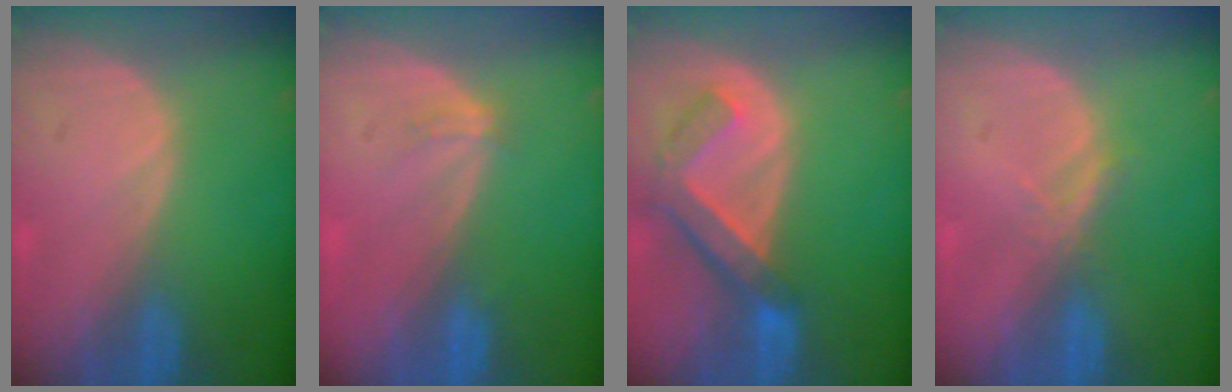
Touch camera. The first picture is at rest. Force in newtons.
{"total": 1.5, "press": 1.1, "slide": 1.0}
{"total": 7.2, "press": 6.3, "slide": 3.5}
{"total": 1.8, "press": 1.6, "slide": 0.7}